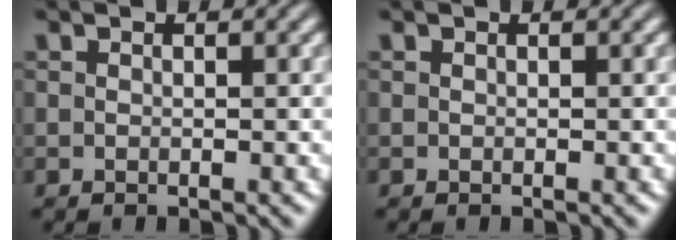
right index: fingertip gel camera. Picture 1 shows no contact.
{"total": 0.0}